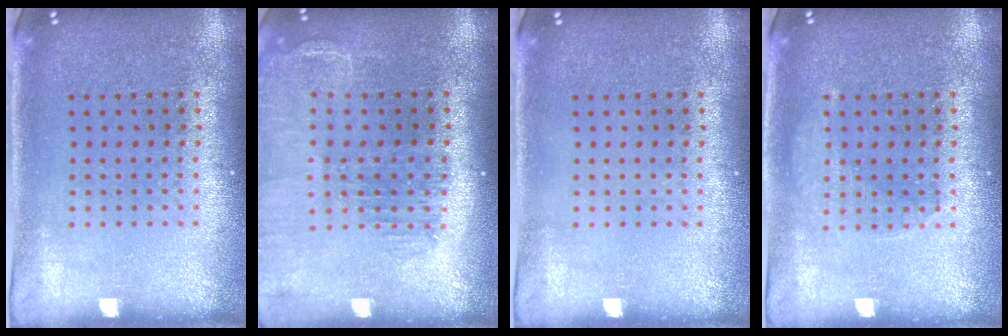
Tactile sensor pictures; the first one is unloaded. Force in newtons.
{"total": 1.4, "press": 1.4, "slide": 0.1}
{"total": 0.0}
{"total": 1.3, "press": 1.3, "slide": 0.2}